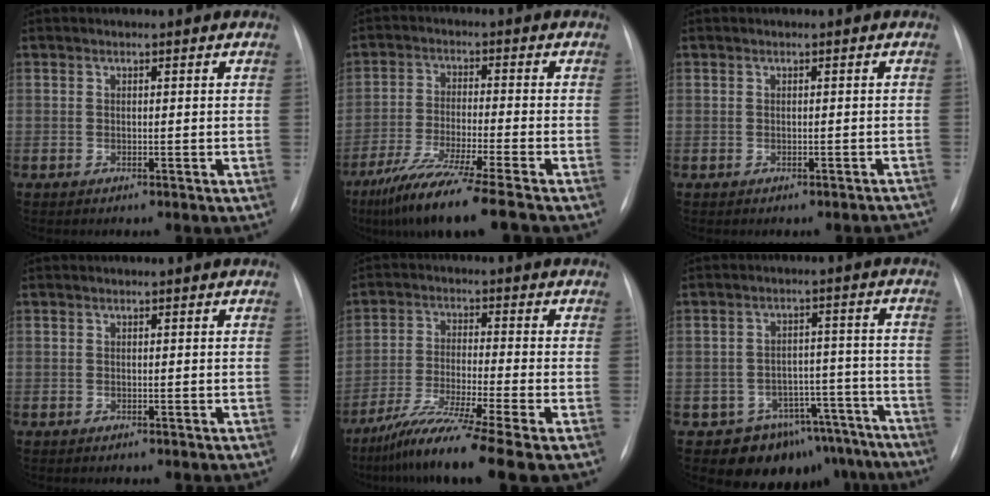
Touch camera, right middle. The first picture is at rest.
{"total": 11.9, "force": [-8.8, -1.2, 8.0], "torque": [-0.140, -0.045, -0.148]}
{"total": 1.7, "force": [-1.5, 0.7, 0.4], "torque": [0.004, 0.007, -0.017]}
{"total": 0.0}
{"total": 12.1, "force": [-8.4, -1.4, 8.5], "torque": [-0.157, -0.044, -0.144]}
{"total": 12.3, "force": [-9.6, 7.5, 1.5], "torque": [0.014, 0.059, -0.113]}